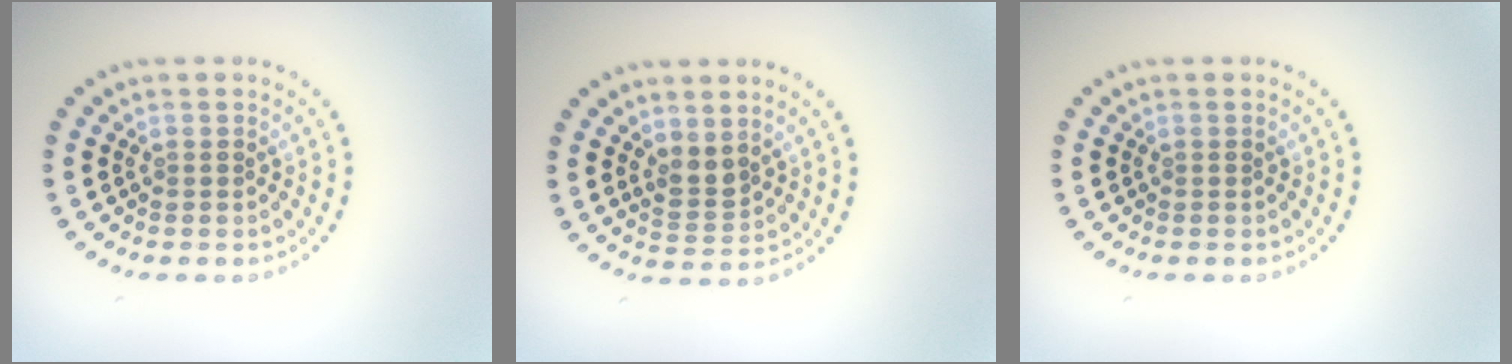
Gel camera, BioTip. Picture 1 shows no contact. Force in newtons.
{"total": 2.0, "press": 1.8, "slide": 1.0}
{"total": 0.0}